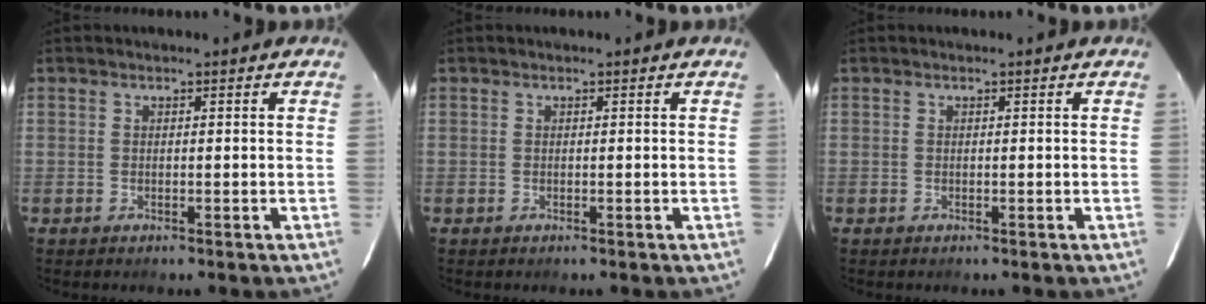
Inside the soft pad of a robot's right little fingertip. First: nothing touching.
{"total": 0.0}
{"total": 0.0}